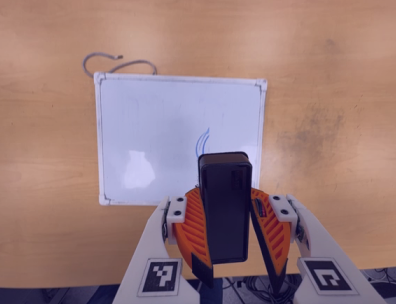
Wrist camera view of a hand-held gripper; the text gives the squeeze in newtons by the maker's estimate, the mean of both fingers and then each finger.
{"total": 8.4, "left": 9.2, "right": 7.6}